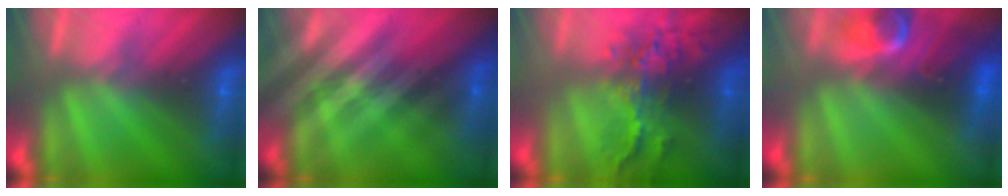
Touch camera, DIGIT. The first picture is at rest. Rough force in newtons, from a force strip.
{"total": 2.4}
{"total": 7.5}
{"total": 6.2}